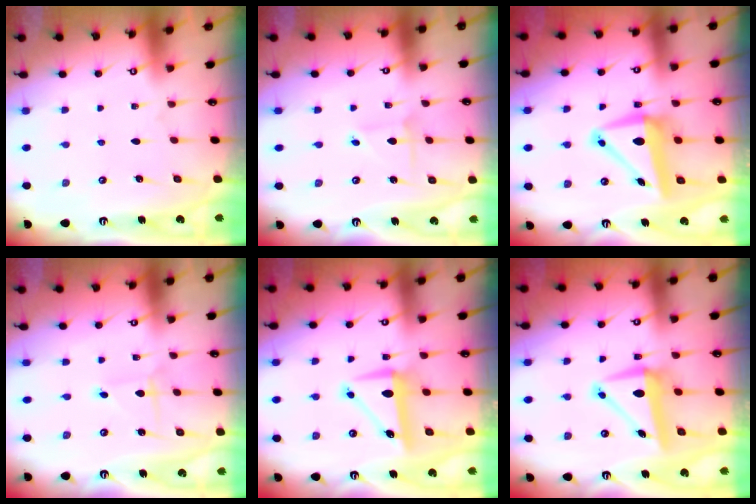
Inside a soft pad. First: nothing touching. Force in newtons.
{"total": 2.0, "press": 2.0, "slide": 0.2}
{"total": 8.9, "press": 8.7, "slide": 1.6}
{"total": 2.2, "press": 2.2, "slide": 0.2}
{"total": 7.3, "press": 6.9, "slide": 2.4}
{"total": 7.4, "press": 7.2, "slide": 1.6}